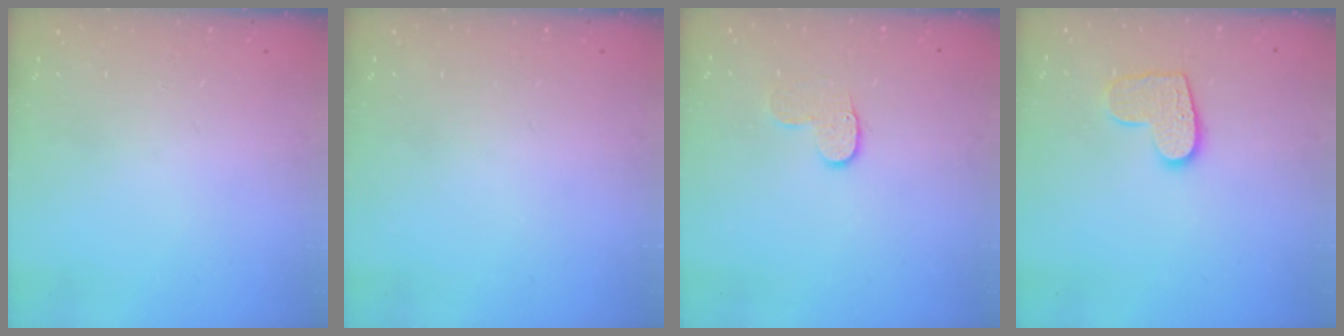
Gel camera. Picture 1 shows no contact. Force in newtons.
{"total": 0.0}
{"total": 6.6, "press": 6.6, "slide": 0.6}
{"total": 9.8, "press": 9.8, "slide": 0.3}